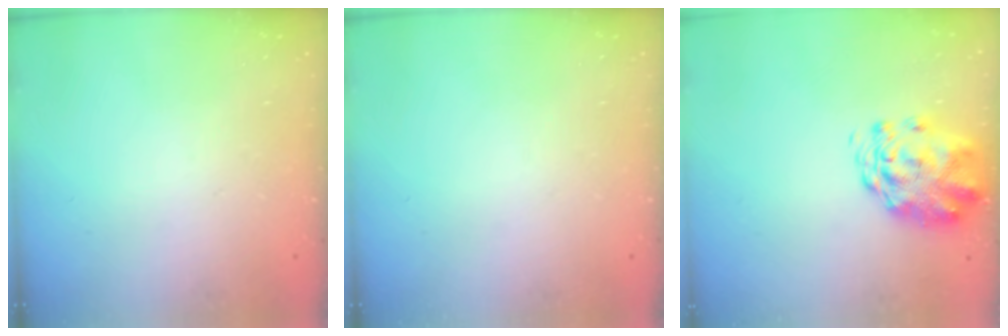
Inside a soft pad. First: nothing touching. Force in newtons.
{"total": 0.0}
{"total": 3.0, "press": 2.8, "slide": 1.2}